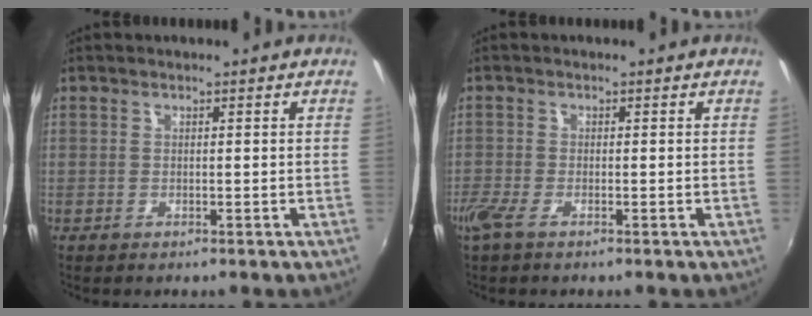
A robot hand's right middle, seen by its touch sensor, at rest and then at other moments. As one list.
[{"total": 2.7, "force": [-1.7, 0.5, 2.0], "torque": [-0.044, -0.011, -0.036]}]